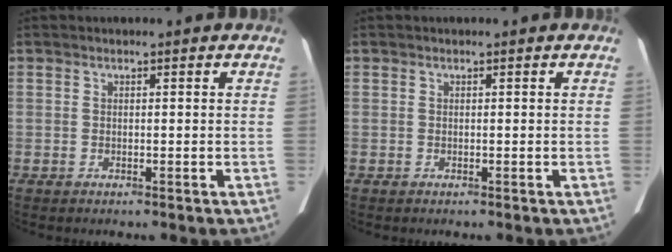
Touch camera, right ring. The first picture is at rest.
{"total": 0.0}